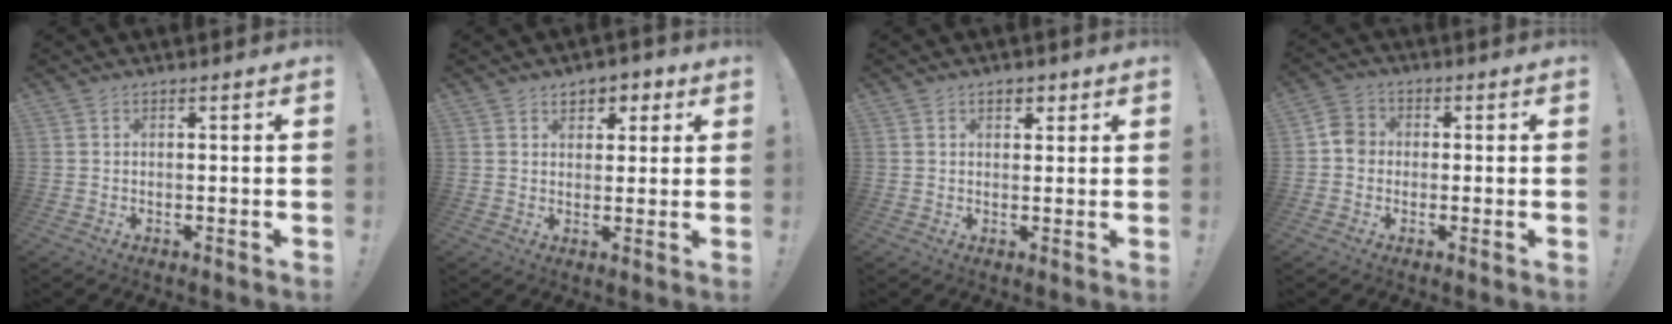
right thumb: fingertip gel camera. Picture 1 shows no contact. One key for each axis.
{"total": 4.8, "fx": 2.2, "fy": 3.7, "fz": 2.2, "tx": -0.019, "ty": -0.006, "tz": 0.036}
{"total": 3.1, "fx": 1.5, "fy": 2.0, "fz": 1.8, "tx": -0.021, "ty": 0.000, "tz": 0.024}
{"total": 5.4, "fx": -1.1, "fy": 4.5, "fz": 2.6, "tx": -0.038, "ty": 0.024, "tz": -0.016}